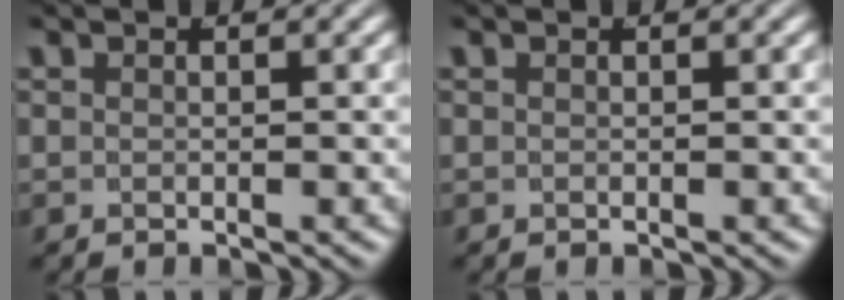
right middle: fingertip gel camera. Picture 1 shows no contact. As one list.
[{"total": 0.0}]